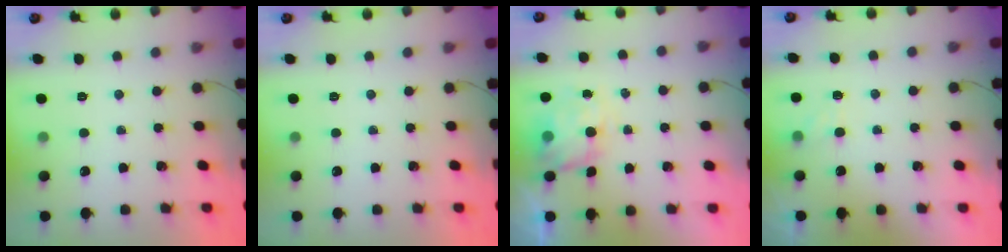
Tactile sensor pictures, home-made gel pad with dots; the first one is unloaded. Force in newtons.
{"total": 0.0}
{"total": 5.1, "press": 5.0, "slide": 1.3}
{"total": 5.6, "press": 5.3, "slide": 1.7}